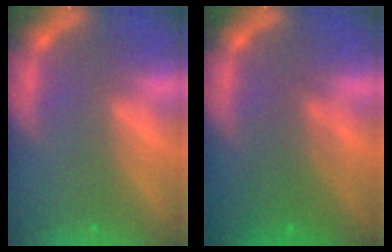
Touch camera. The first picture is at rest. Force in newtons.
{"total": 4.1}